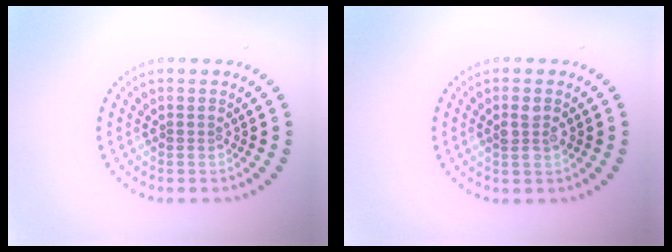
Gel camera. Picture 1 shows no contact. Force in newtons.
{"total": 2.0, "press": 2.0, "slide": 0.3}